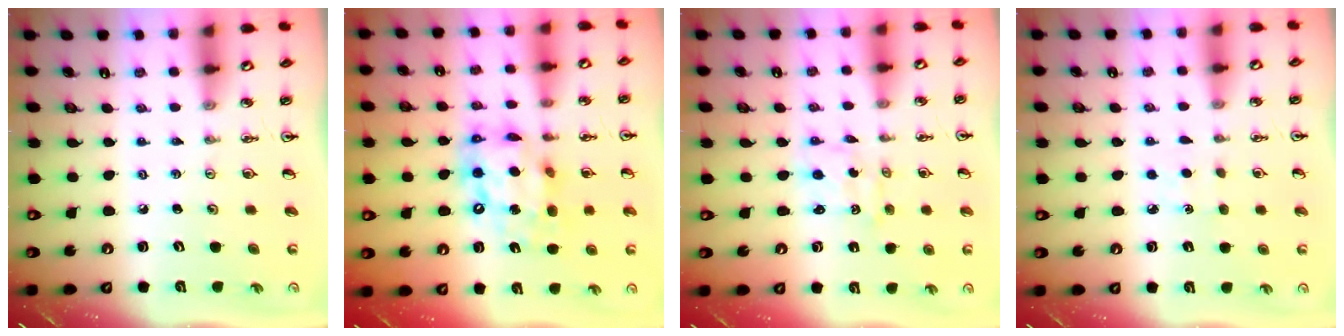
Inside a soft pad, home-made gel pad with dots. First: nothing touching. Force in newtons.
{"total": 14.0, "press": 14.0, "slide": 1.4}
{"total": 1.3, "press": 1.1, "slide": 0.8}
{"total": 3.3, "press": 3.3, "slide": 0.4}